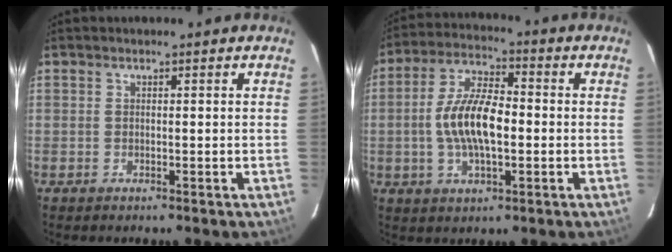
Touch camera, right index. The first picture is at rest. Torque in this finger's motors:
{"motor_torque": [0.77, -0.50, 0.45, 0.16]}